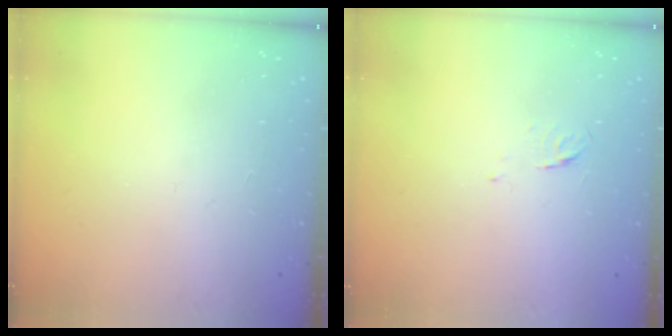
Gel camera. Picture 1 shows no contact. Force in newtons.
{"total": 3.5, "press": 3.4, "slide": 0.8}